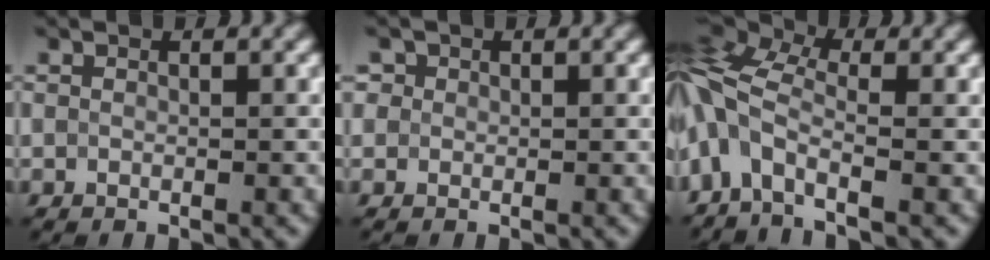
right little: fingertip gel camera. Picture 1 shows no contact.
{"total": 1.5, "force": [0.6, 1.4, 0.3], "torque": [0.000, 0.006, -0.002]}
{"total": 7.1, "force": [-1.6, 3.8, 5.7], "torque": [-0.132, 0.011, -0.054]}